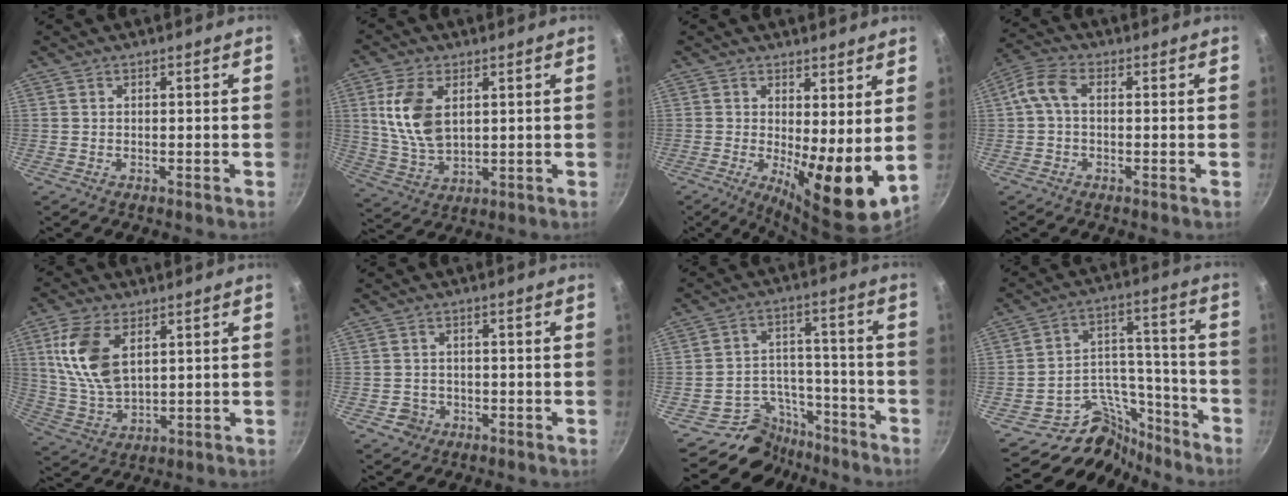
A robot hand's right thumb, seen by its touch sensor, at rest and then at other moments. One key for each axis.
{"total": 11.2, "fx": 2.8, "fy": 6.5, "fz": 8.6, "tx": -0.164, "ty": -0.020, "tz": 0.062}
{"total": 11.1, "fx": 0.9, "fy": 3.5, "fz": 10.5, "tx": -0.146, "ty": -0.030, "tz": 0.015}
{"total": 5.2, "fx": 0.1, "fy": 3.0, "fz": 4.2, "tx": -0.102, "ty": 0.021, "tz": -0.010}
{"total": 12.8, "fx": 4.2, "fy": 7.0, "fz": 9.8, "tx": -0.191, "ty": -0.015, "tz": 0.092}
{"total": 3.1, "fx": -1.1, "fy": 2.8, "fz": 0.7, "tx": -0.001, "ty": 0.013, "tz": -0.011}
{"total": 10.2, "fx": -8.1, "fy": 6.1, "fz": -0.2, "tx": 0.057, "ty": 0.099, "tz": -0.134}
{"total": 14.2, "fx": -11.5, "fy": 8.0, "fz": 2.2, "tx": 0.025, "ty": 0.135, "tz": -0.186}